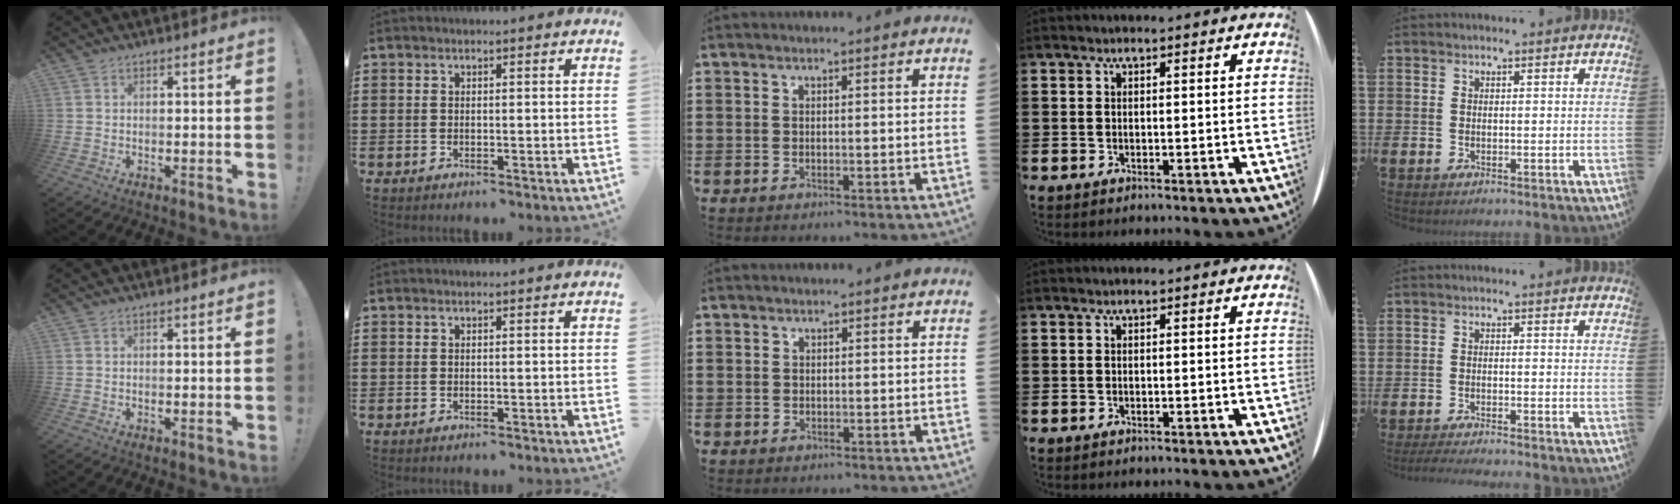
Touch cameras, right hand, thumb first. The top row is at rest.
{"middle": {"total": 0.6, "force": [-0.2, 0.6, 0.1], "torque": [-0.003, 0.003, -0.005]}, "little": {"total": 1.7, "force": [-1.5, -0.1, 0.7], "torque": [-0.010, 0.003, -0.030]}}